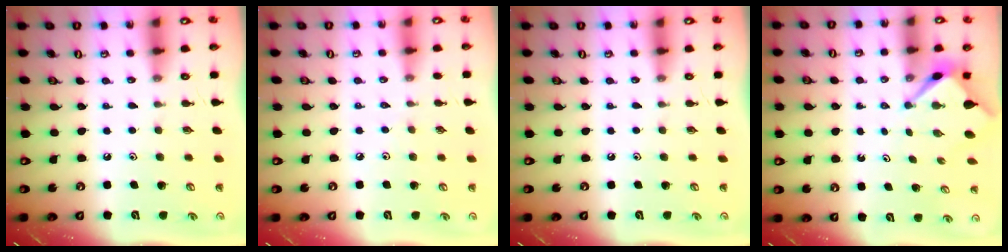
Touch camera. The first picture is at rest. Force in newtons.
{"total": 2.2, "press": 2.1, "slide": 0.5}
{"total": 0.0}
{"total": 2.9, "press": 2.9, "slide": 0.2}